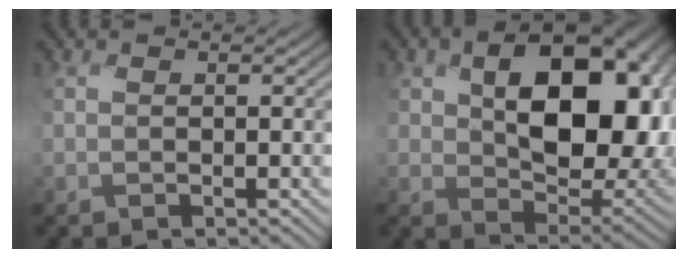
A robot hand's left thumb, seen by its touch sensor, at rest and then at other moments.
{"total": 14.6, "force": [2.9, 9.3, 10.9], "torque": [-0.161, -0.010, 0.057]}